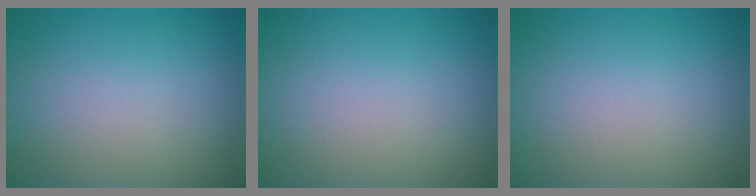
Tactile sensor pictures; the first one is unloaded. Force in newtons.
{"total": 0.0}
{"total": 0.0}